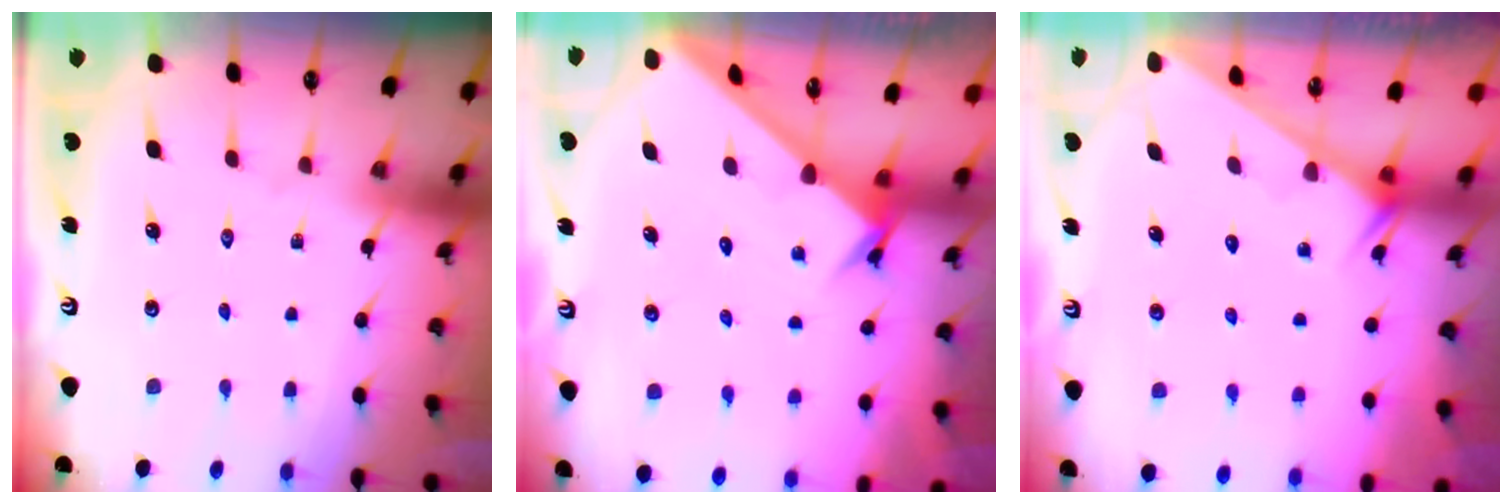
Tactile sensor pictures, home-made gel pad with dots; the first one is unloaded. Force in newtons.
{"total": 1.7, "press": 1.7, "slide": 0.1}
{"total": 1.5, "press": 1.5, "slide": 0.1}